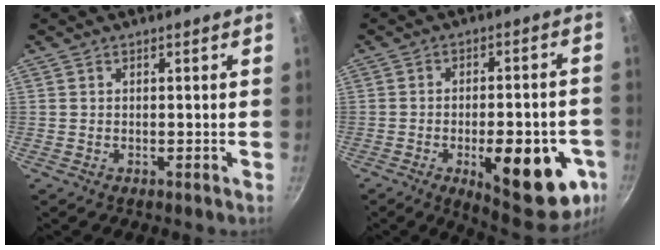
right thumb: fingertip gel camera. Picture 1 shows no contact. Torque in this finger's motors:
{"motor_torque": [0.01, 0.45, 0.72, -0.23, 0.03]}